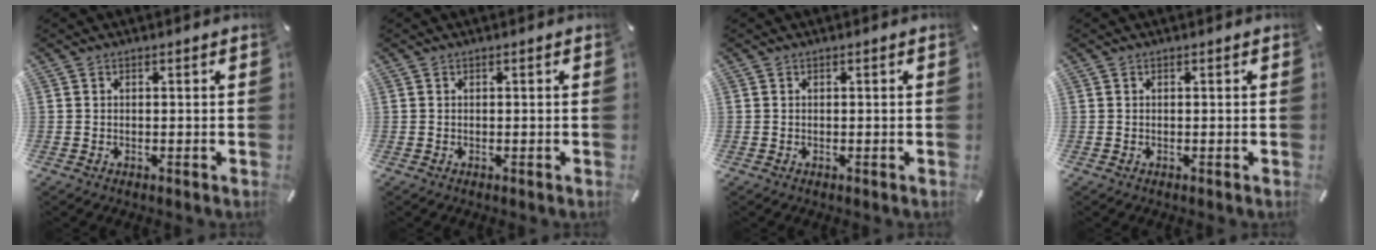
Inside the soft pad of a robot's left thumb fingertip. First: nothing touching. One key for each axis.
{"total": 0.0}
{"total": 0.0}
{"total": 0.0}